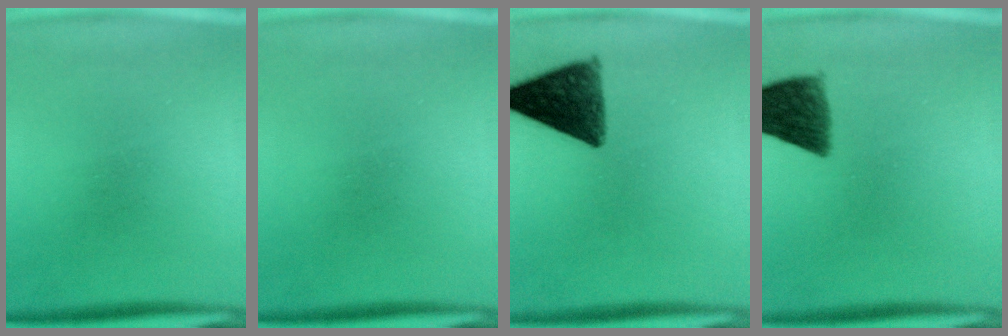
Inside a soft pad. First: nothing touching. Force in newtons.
{"total": 0.0}
{"total": 10.4}
{"total": 9.1}